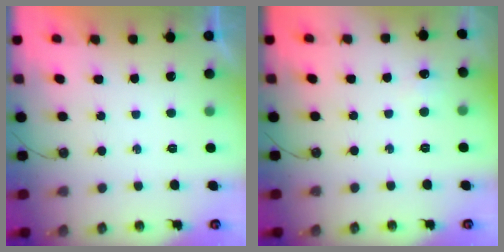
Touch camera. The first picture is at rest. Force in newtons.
{"total": 4.8, "press": 4.3, "slide": 2.0}